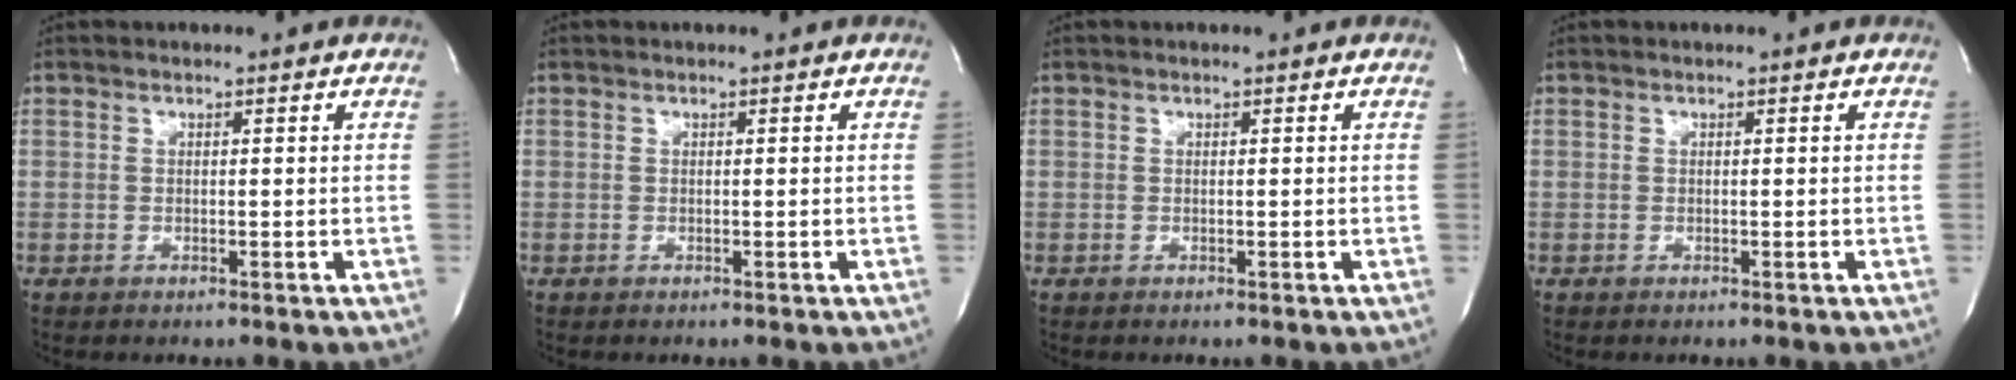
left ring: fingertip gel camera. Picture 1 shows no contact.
{"total": 0.0}
{"total": 0.0}
{"total": 0.0}